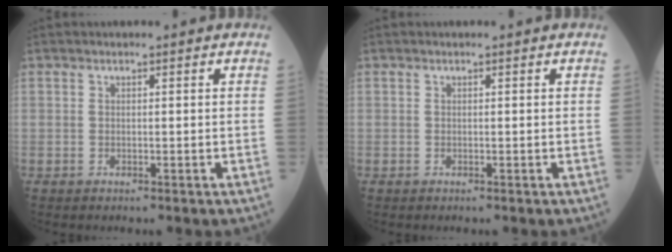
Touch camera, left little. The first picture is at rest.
{"total": 0.0}